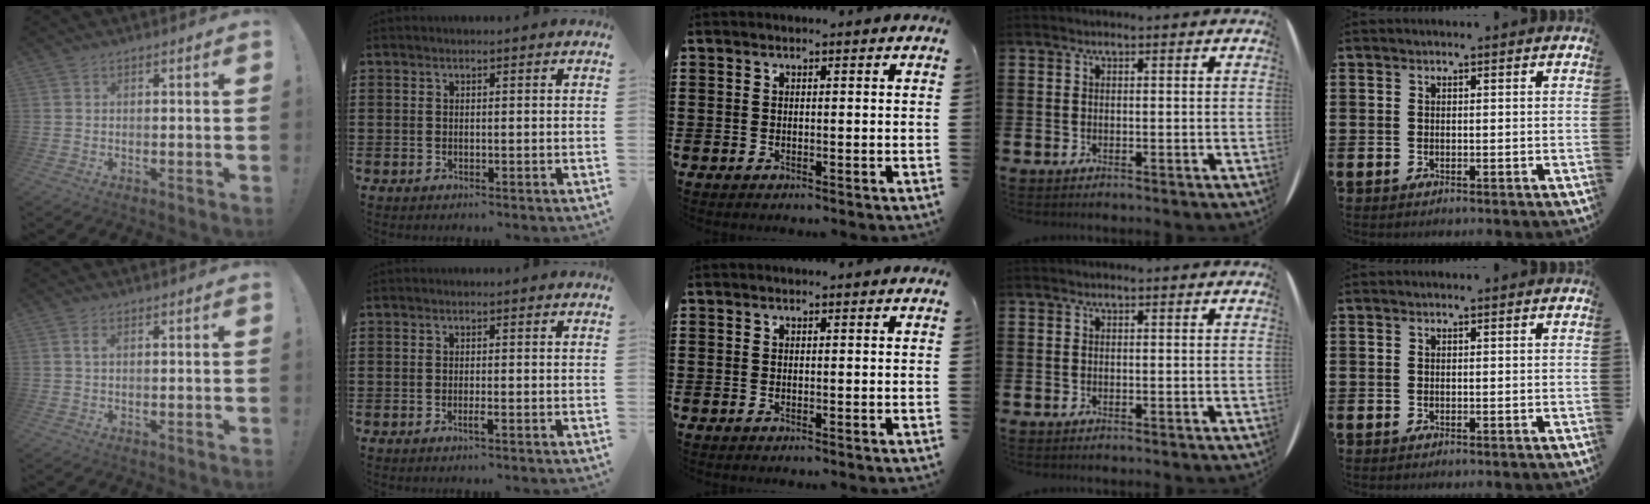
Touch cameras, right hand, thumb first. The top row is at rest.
{"thumb": {"total": 1.5, "force": [0.4, 0.6, 1.4], "torque": [-0.024, 0.002, 0.005]}, "index": {"total": 1.3, "force": [-0.7, 0.1, 1.1], "torque": [-0.028, -0.007, -0.014]}}